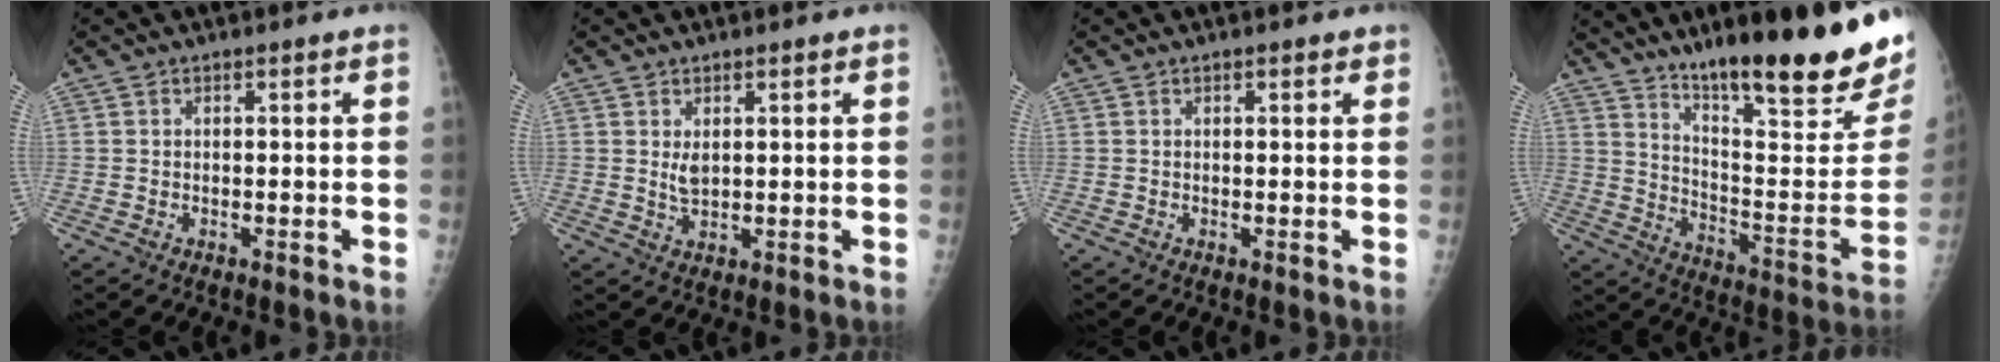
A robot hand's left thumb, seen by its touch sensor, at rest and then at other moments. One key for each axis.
{"total": 2.9, "fx": 1.0, "fy": 1.5, "fz": 2.2, "tx": -0.033, "ty": -0.011, "tz": 0.021}
{"total": 1.5, "fx": 0.9, "fy": 0.6, "fz": 1.0, "tx": -0.010, "ty": -0.001, "tz": 0.009}
{"total": 27.3, "fx": 18.8, "fy": 4.8, "fz": 19.2, "tx": -0.257, "ty": -0.099, "tz": 0.285}